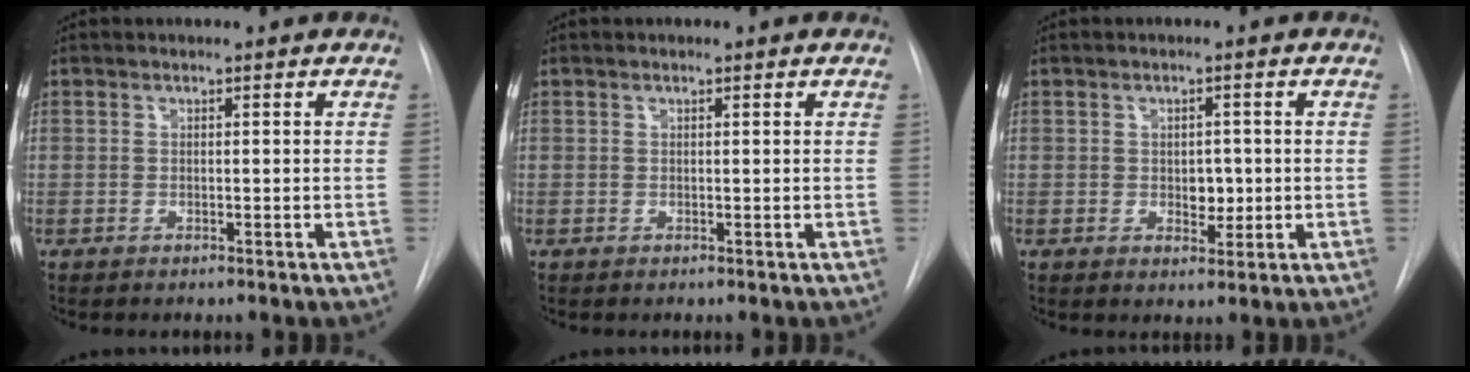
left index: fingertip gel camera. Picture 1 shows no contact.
{"total": 0.5, "force": [0.4, 0.0, 0.4], "torque": [-0.009, 0.003, 0.005]}
{"total": 2.9, "force": [-0.1, 1.9, 2.1], "torque": [-0.025, -0.003, 0.003]}